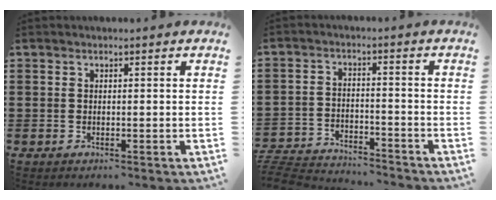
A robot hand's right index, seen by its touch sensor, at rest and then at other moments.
{"total": 4.9, "force": [-4.9, 0.4, 0.6], "torque": [-0.032, -0.003, -0.105]}